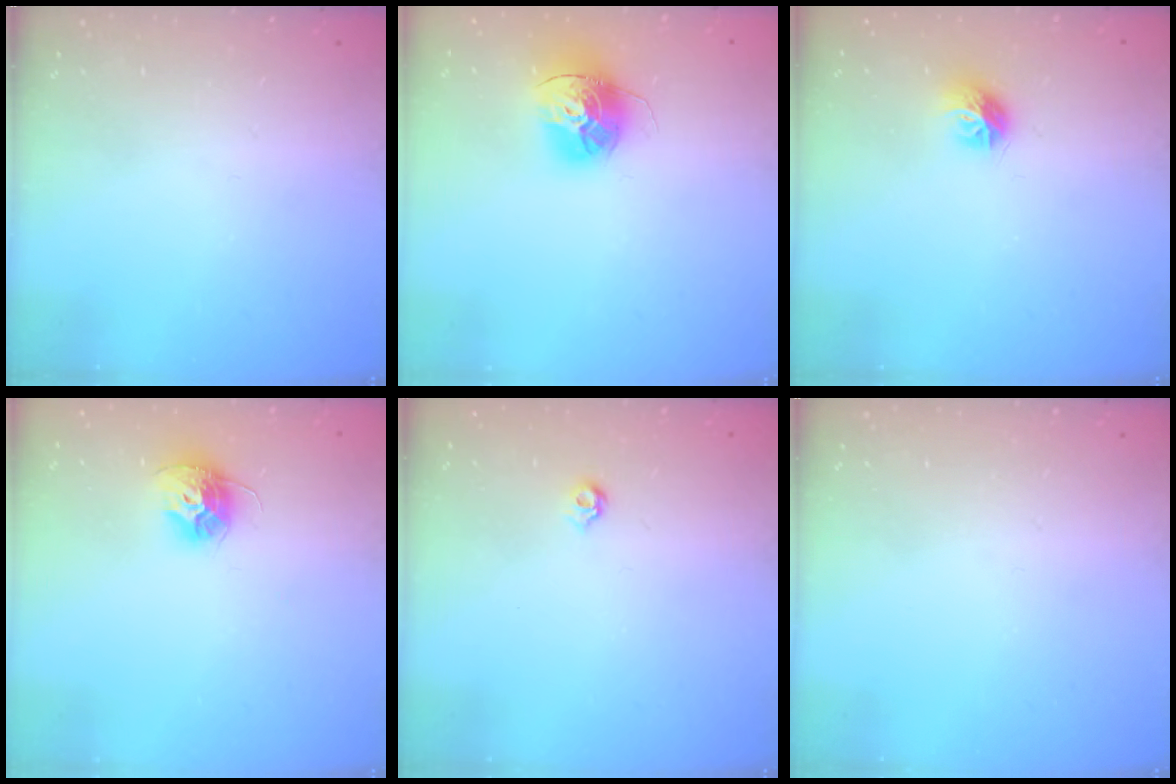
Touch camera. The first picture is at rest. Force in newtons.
{"total": 14.8, "press": 14.7, "slide": 1.4}
{"total": 8.1, "press": 8.1, "slide": 0.2}
{"total": 10.5, "press": 10.4, "slide": 0.9}
{"total": 4.2, "press": 4.1, "slide": 0.8}
{"total": 0.0}